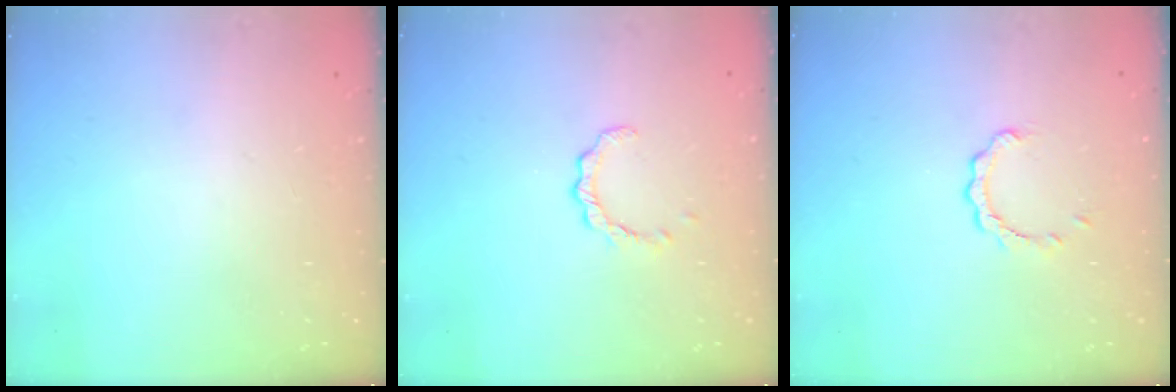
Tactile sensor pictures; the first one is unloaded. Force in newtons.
{"total": 2.6, "press": 2.5, "slide": 0.3}
{"total": 2.9, "press": 2.9, "slide": 0.4}